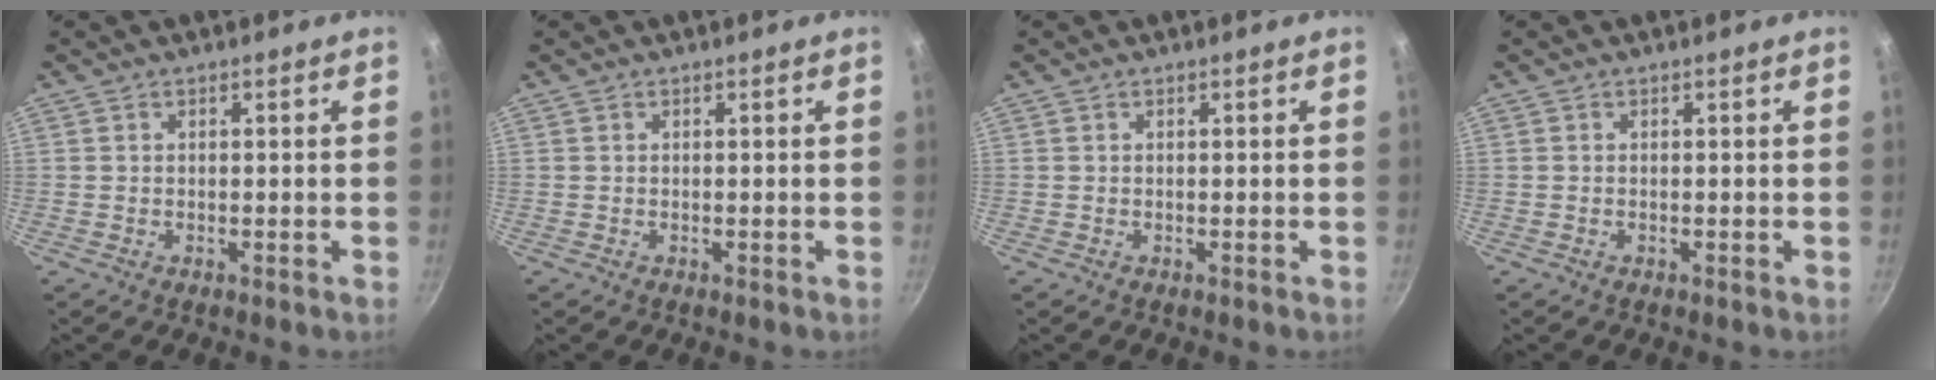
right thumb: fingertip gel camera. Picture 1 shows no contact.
{"total": 0.0}
{"total": 0.0}
{"total": 0.0}